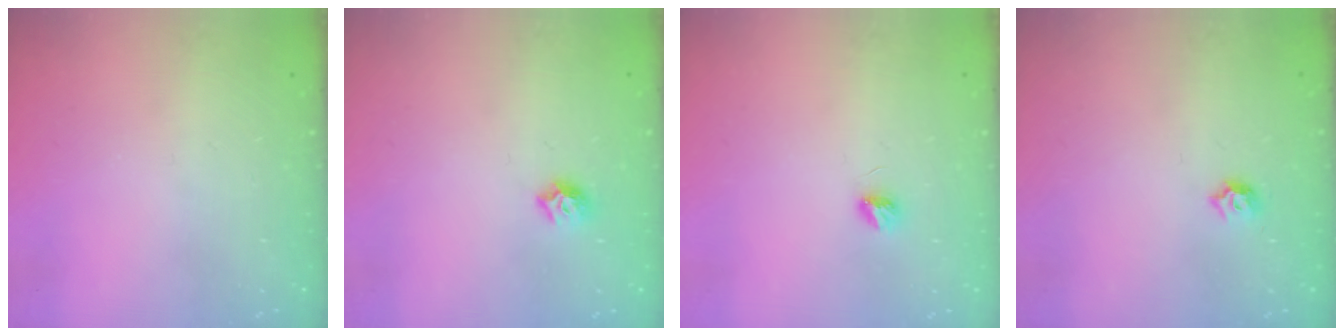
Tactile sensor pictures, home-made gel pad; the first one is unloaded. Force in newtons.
{"total": 6.4, "press": 6.4, "slide": 0.8}
{"total": 3.4, "press": 3.4, "slide": 0.4}
{"total": 4.0, "press": 3.9, "slide": 0.8}